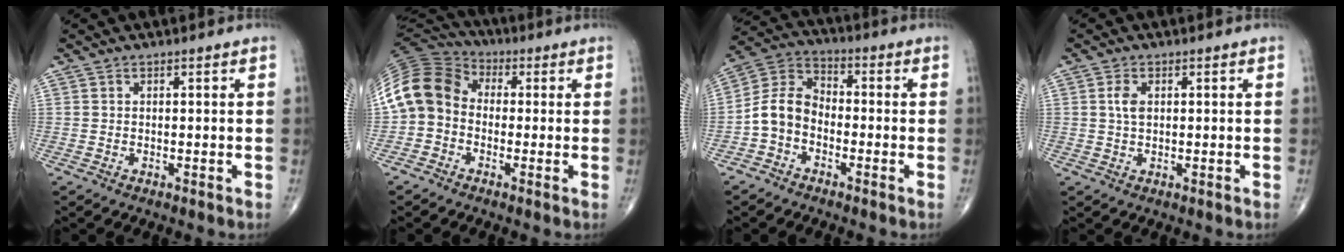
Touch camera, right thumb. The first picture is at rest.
{"total": 11.8, "force": [-1.1, 9.6, 6.8], "torque": [-0.130, 0.041, -0.038]}
{"total": 8.2, "force": [-2.7, 6.0, 4.8], "torque": [-0.082, 0.039, -0.068]}
{"total": 2.7, "force": [0.6, 1.6, 2.1], "torque": [-0.045, 0.002, 0.010]}